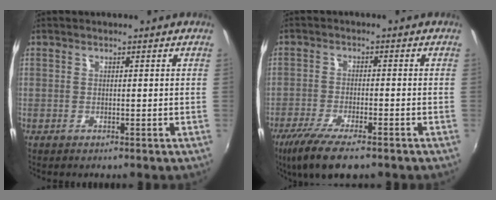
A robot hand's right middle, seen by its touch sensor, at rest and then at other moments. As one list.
[{"total": 10.7, "force": [-7.5, 2.6, 7.2], "torque": [-0.167, -0.036, -0.134]}]